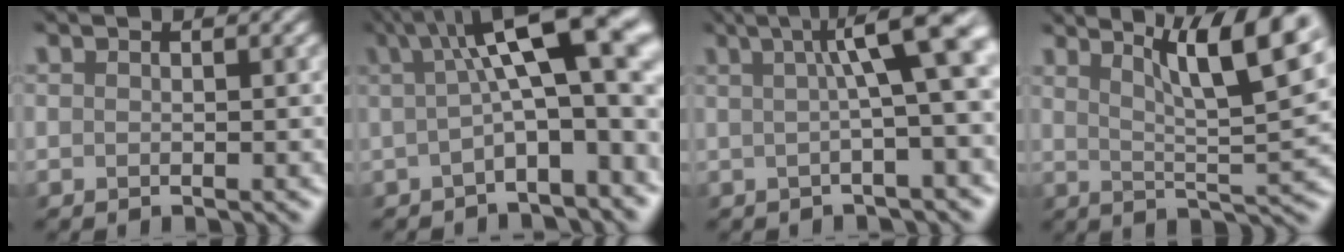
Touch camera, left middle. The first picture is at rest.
{"total": 11.2, "force": [2.0, 3.2, 10.5], "torque": [-0.132, 0.024, 0.025]}
{"total": 8.2, "force": [2.0, 1.8, 7.7], "torque": [-0.080, 0.024, 0.024]}
{"total": 10.7, "force": [5.5, 2.5, 8.8], "torque": [-0.098, 0.018, 0.077]}